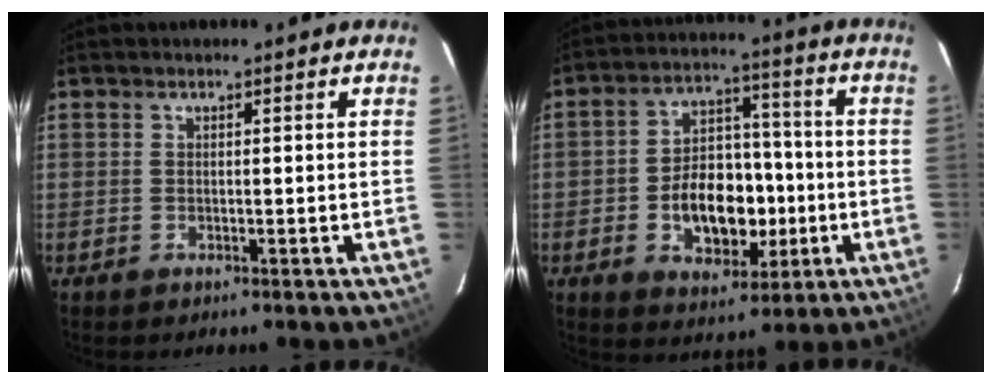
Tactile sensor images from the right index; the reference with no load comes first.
{"total": 13.3, "force": [-3.0, 9.0, 9.4], "torque": [-0.177, 0.023, -0.033]}